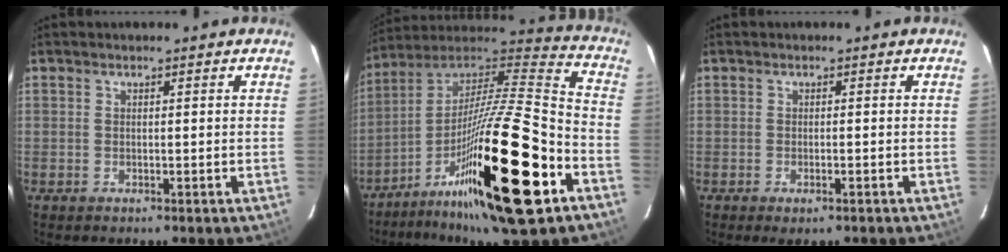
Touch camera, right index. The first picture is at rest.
{"total": 32.1, "force": [-15.8, 5.6, 27.3], "torque": [-0.466, -0.051, -0.275]}
{"total": 2.1, "force": [-1.4, 0.7, 1.5], "torque": [-0.027, -0.004, -0.020]}